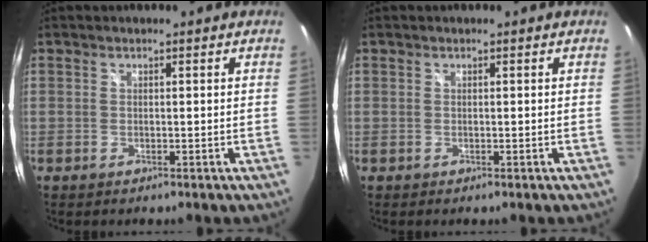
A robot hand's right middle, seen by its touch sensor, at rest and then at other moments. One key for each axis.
{"total": 0.0}